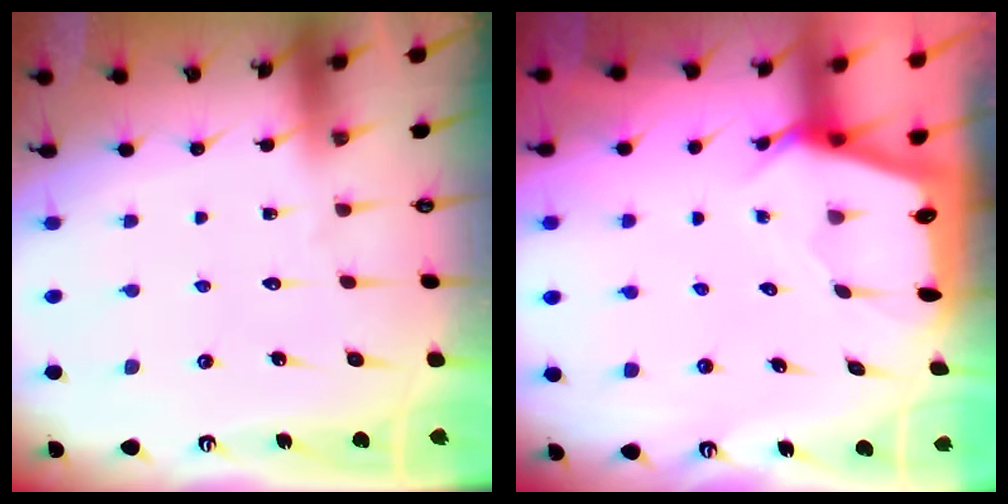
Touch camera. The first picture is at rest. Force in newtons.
{"total": 2.4, "press": 2.4, "slide": 0.2}